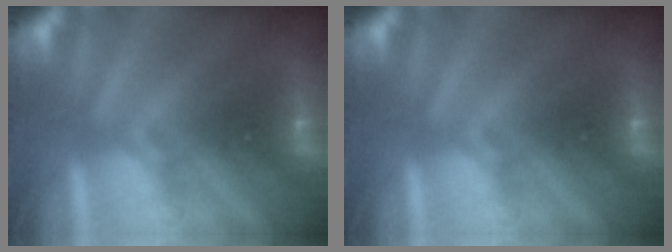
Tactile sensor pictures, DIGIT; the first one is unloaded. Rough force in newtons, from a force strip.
{"total": 0.0}